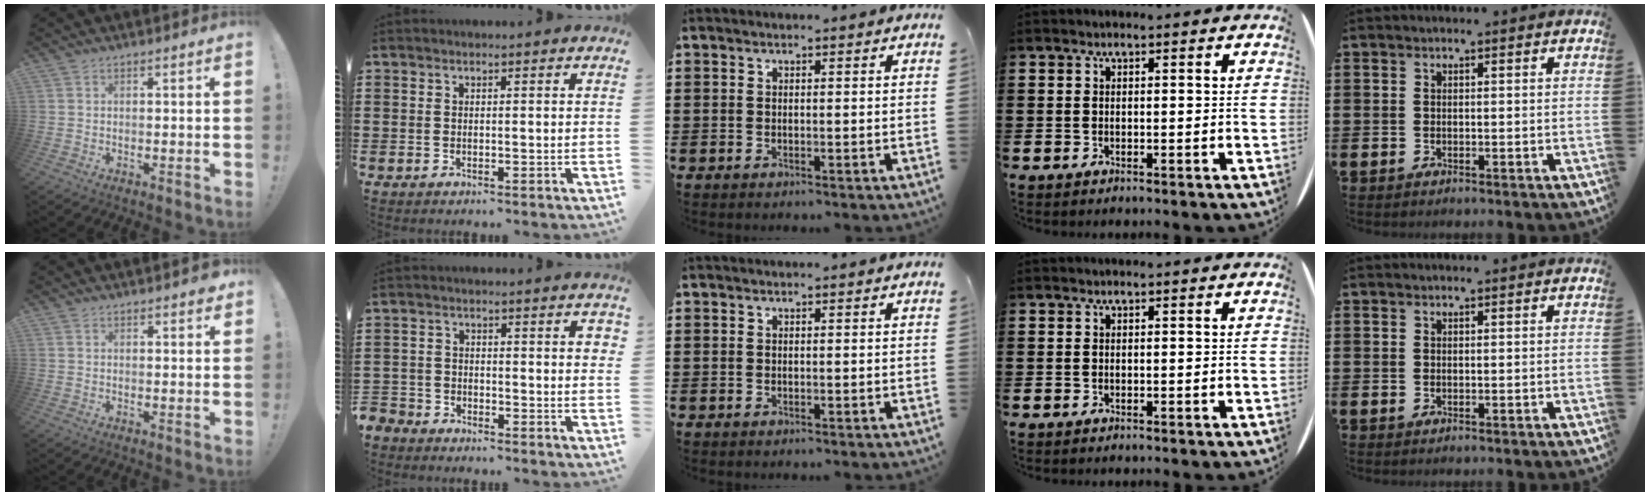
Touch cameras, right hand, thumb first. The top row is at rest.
{"thumb": {"total": 1.9, "force": [1.5, 0.9, 0.6], "torque": [0.008, -0.011, 0.025]}, "index": {"total": 3.2, "force": [-2.9, 1.0, 0.9], "torque": [-0.023, 0.003, -0.065]}}